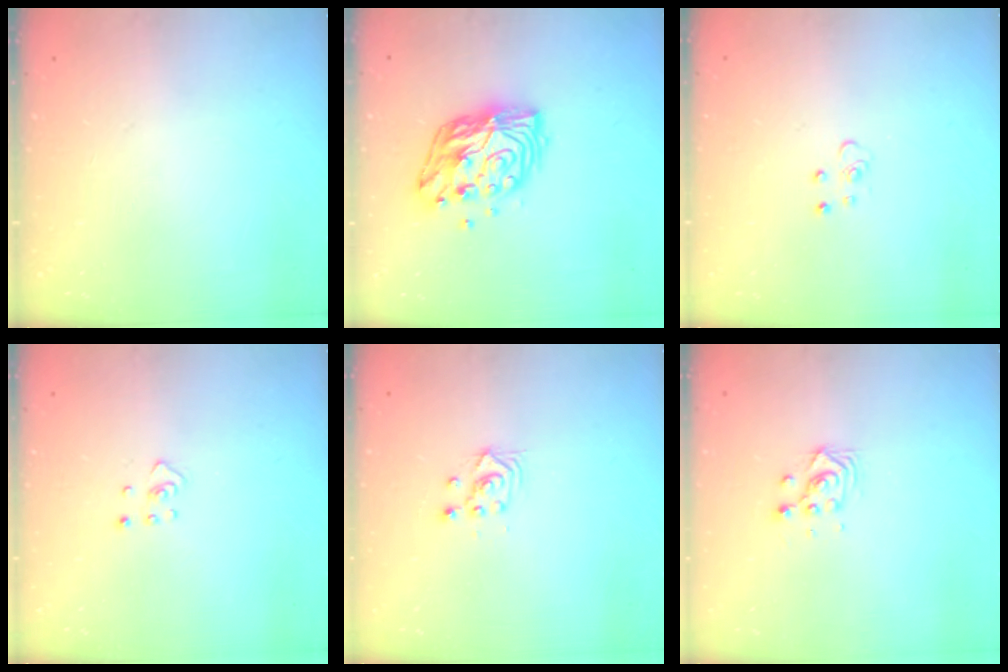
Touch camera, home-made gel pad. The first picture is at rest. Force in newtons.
{"total": 11.7, "press": 11.7, "slide": 0.8}
{"total": 4.4, "press": 4.3, "slide": 0.3}
{"total": 2.4, "press": 2.3, "slide": 0.4}
{"total": 2.3, "press": 2.3, "slide": 0.1}
{"total": 3.8, "press": 3.8, "slide": 0.3}